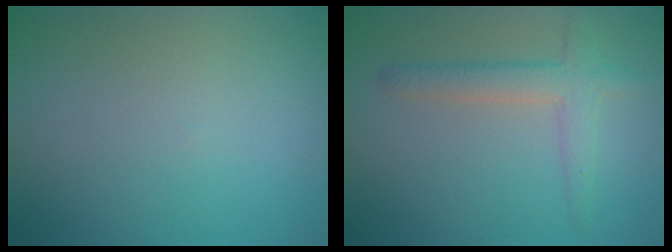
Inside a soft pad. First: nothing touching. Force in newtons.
{"total": 3.0, "press": 3.0, "slide": 0.1}